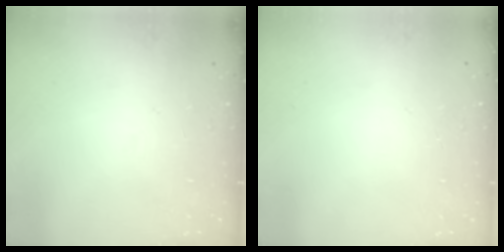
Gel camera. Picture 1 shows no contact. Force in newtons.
{"total": 0.0}